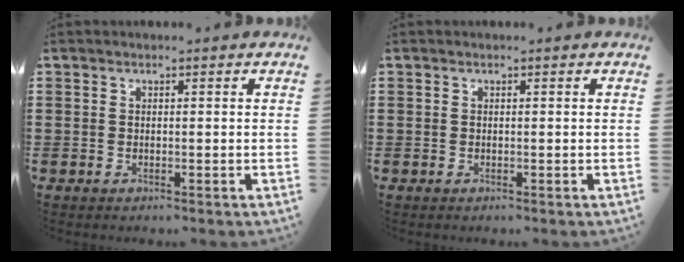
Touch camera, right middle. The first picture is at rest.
{"total": 0.0}